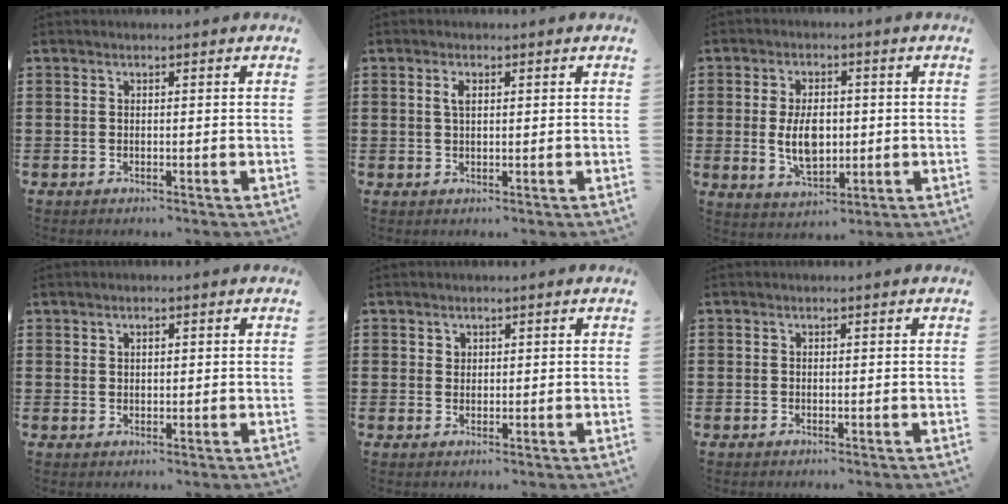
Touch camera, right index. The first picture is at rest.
{"total": 1.9, "force": [0.6, 0.8, 1.7], "torque": [-0.036, 0.005, 0.009]}
{"total": 7.0, "force": [-0.1, 3.9, 5.8], "torque": [-0.107, -0.003, -0.006]}
{"total": 1.1, "force": [0.6, 0.6, 0.7], "torque": [-0.014, 0.006, 0.011]}
{"total": 1.2, "force": [0.8, 0.9, 0.1], "torque": [-0.004, 0.002, 0.016]}
{"total": 0.0}